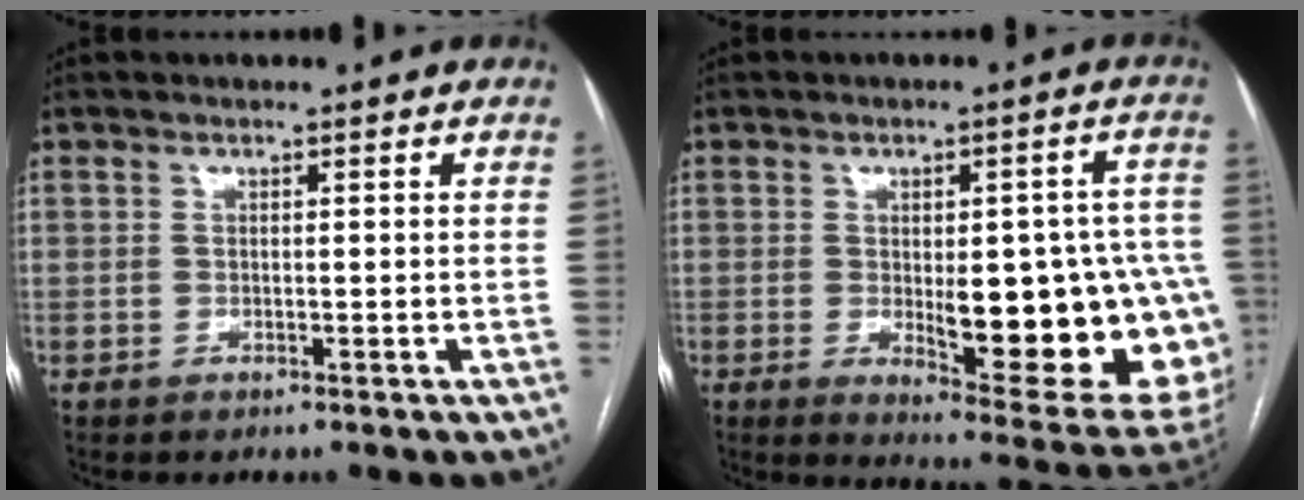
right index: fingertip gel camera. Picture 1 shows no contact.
{"total": 20.5, "force": [-3.0, 6.3, 19.3], "torque": [-0.166, 0.010, -0.010]}